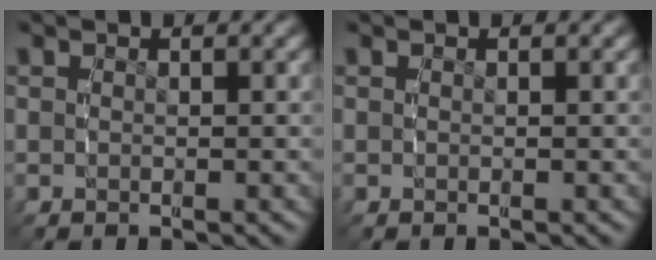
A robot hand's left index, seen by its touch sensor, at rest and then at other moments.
{"total": 0.0}